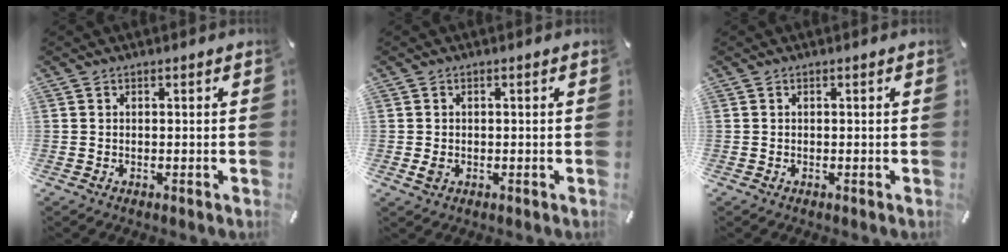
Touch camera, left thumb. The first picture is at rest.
{"total": 1.6, "force": [-0.3, 1.2, 1.1], "torque": [-0.027, -0.001, -0.007]}
{"total": 0.0}